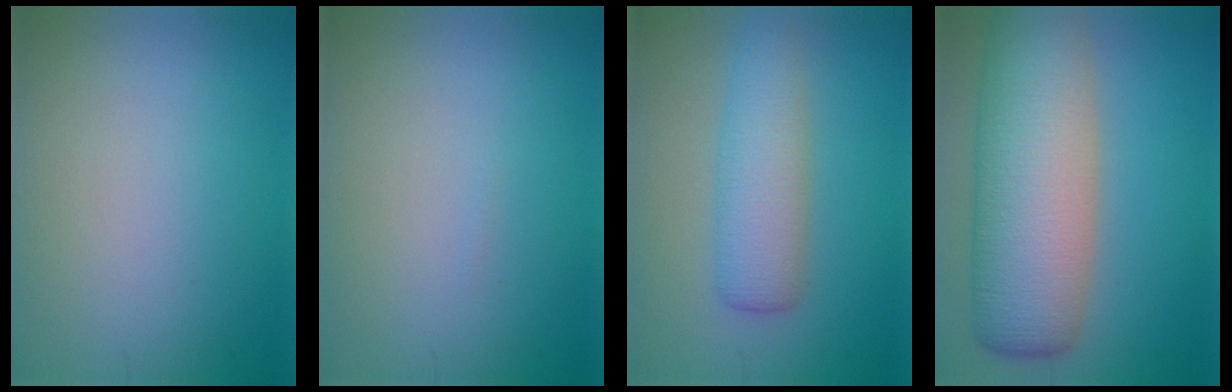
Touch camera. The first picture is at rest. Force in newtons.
{"total": 0.0}
{"total": 4.6, "press": 4.6, "slide": 0.1}
{"total": 11.7, "press": 11.7, "slide": 0.6}